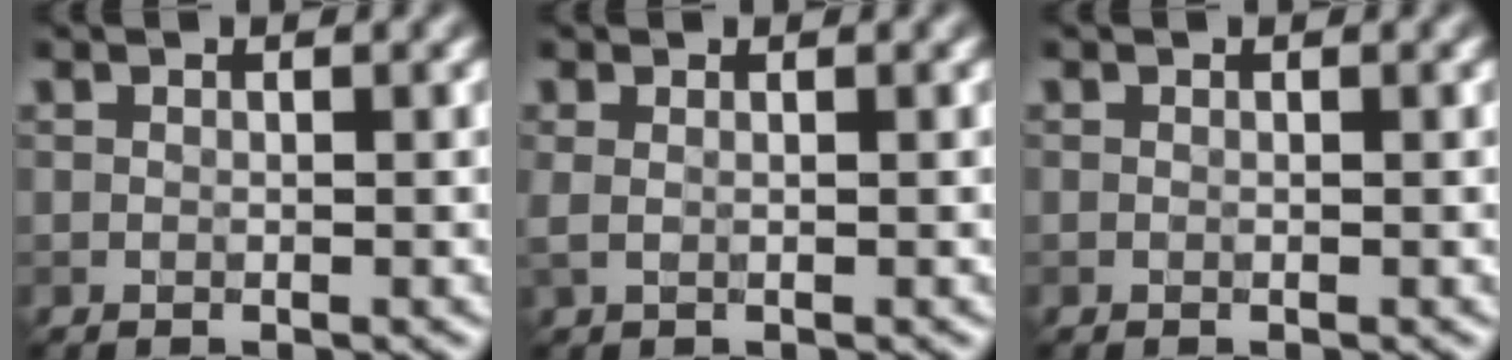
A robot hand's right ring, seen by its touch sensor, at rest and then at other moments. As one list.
[{"total": 0.9, "force": [0.3, 0.3, 0.8], "torque": [-0.015, 0.000, 0.002]}, {"total": 0.0}]